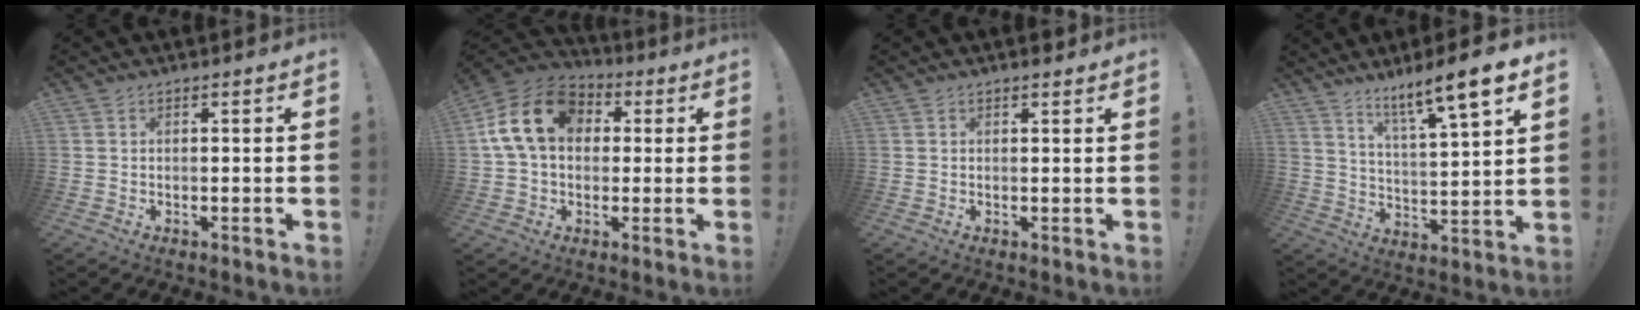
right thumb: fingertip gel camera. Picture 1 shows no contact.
{"total": 17.4, "force": [3.8, 12.7, 11.2], "torque": [-0.194, 0.011, 0.071]}
{"total": 1.0, "force": [0.9, 0.2, 0.2], "torque": [0.010, -0.005, 0.014]}
{"total": 11.2, "force": [8.1, 0.5, 7.8], "torque": [-0.125, -0.057, 0.125]}